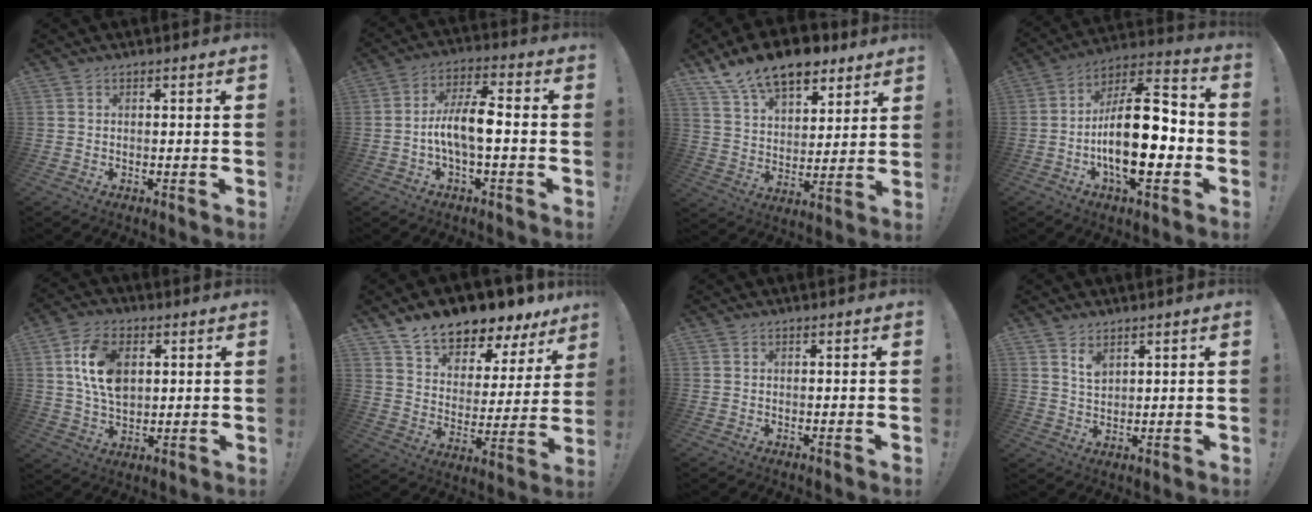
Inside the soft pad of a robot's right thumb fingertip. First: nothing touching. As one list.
[{"total": 10.0, "force": [-2.1, 3.5, 9.1], "torque": [-0.177, 0.013, -0.038]}, {"total": 15.7, "force": [11.1, 8.0, 7.6], "torque": [-0.132, -0.067, 0.203]}, {"total": 21.9, "force": [-4.3, 9.2, 19.4], "torque": [-0.335, 0.014, -0.068]}, {"total": 13.4, "force": [3.5, 9.1, 9.2], "torque": [-0.167, 0.012, 0.068]}, {"total": 10.8, "force": [9.9, 3.4, 2.8], "torque": [-0.063, -0.088, 0.176]}, {"total": 0.0}, {"total": 4.7, "force": [3.3, 2.8, 1.8], "torque": [-0.023, -0.021, 0.058]}]